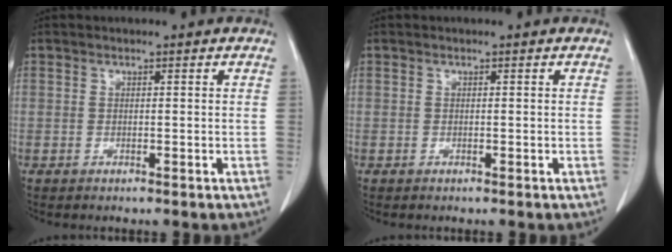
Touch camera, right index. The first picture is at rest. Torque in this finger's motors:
{"motor_torque": [0.00, 0.00, 0.00, 0.00]}